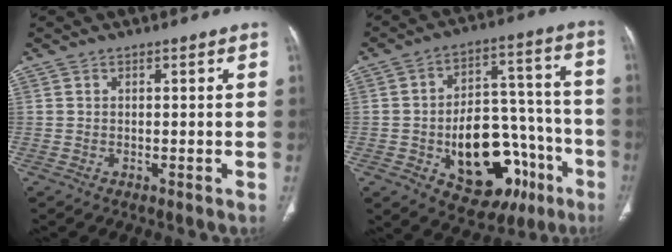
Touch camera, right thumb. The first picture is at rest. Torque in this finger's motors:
{"motor_torque": [3.79, 1.22, 1.19, -1.45, 0.10]}